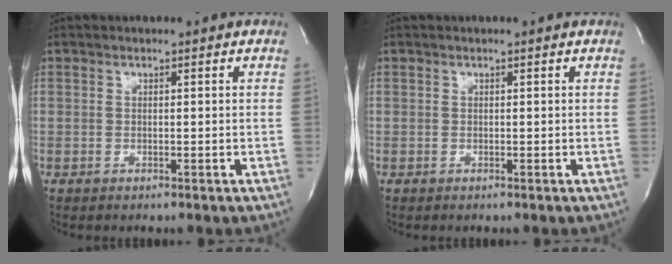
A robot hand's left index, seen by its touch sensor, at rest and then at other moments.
{"total": 0.0}